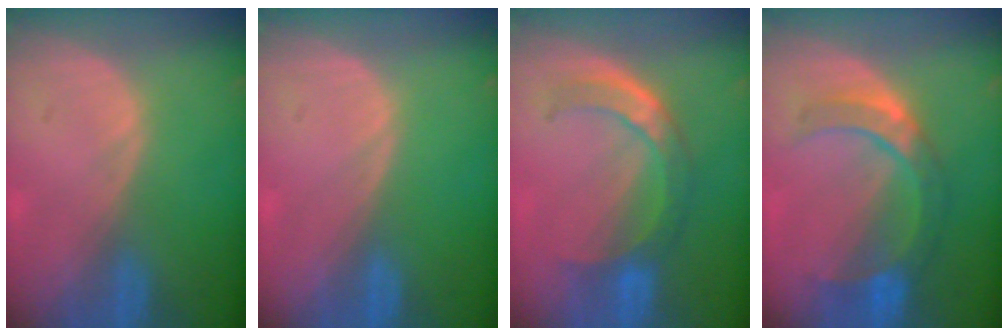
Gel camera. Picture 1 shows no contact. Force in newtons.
{"total": 0.0}
{"total": 7.0, "press": 6.3, "slide": 3.1}
{"total": 7.0, "press": 6.9, "slide": 1.2}